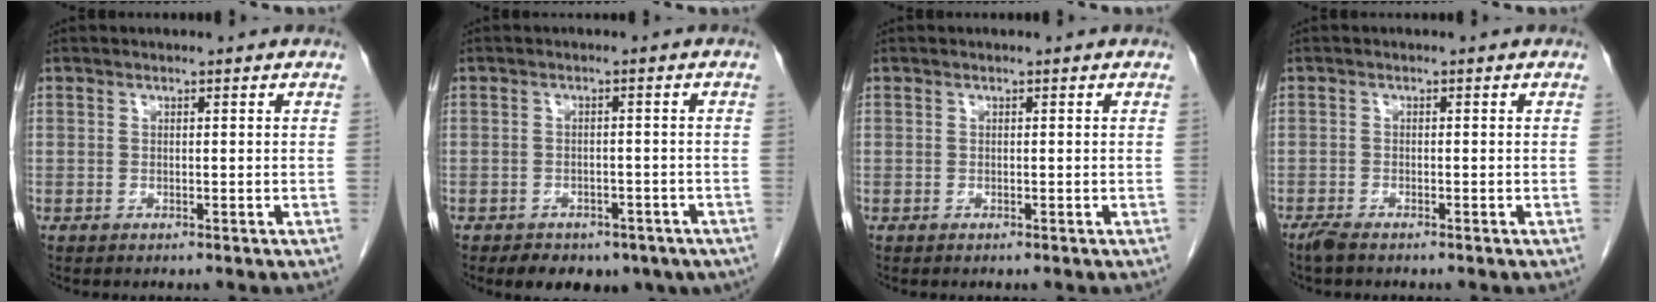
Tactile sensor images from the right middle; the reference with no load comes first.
{"total": 11.4, "force": [-7.5, 6.9, 5.2], "torque": [-0.075, 0.004, -0.084]}
{"total": 0.0}
{"total": 1.9, "force": [-1.5, 0.4, 1.0], "torque": [-0.028, -0.005, -0.030]}